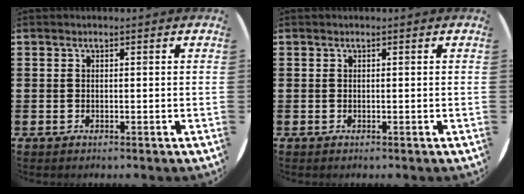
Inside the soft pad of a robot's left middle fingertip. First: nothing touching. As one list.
[{"total": 0.0}]